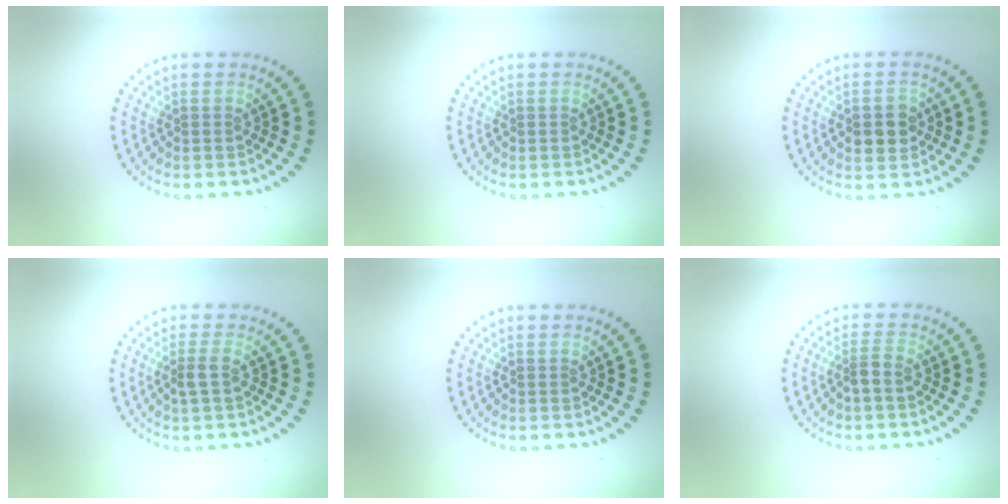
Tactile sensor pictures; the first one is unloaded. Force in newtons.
{"total": 0.0}
{"total": 2.6, "press": 2.6, "slide": 0.2}
{"total": 1.4, "press": 1.2, "slide": 0.8}
{"total": 0.0}
{"total": 1.4, "press": 1.1, "slide": 0.9}